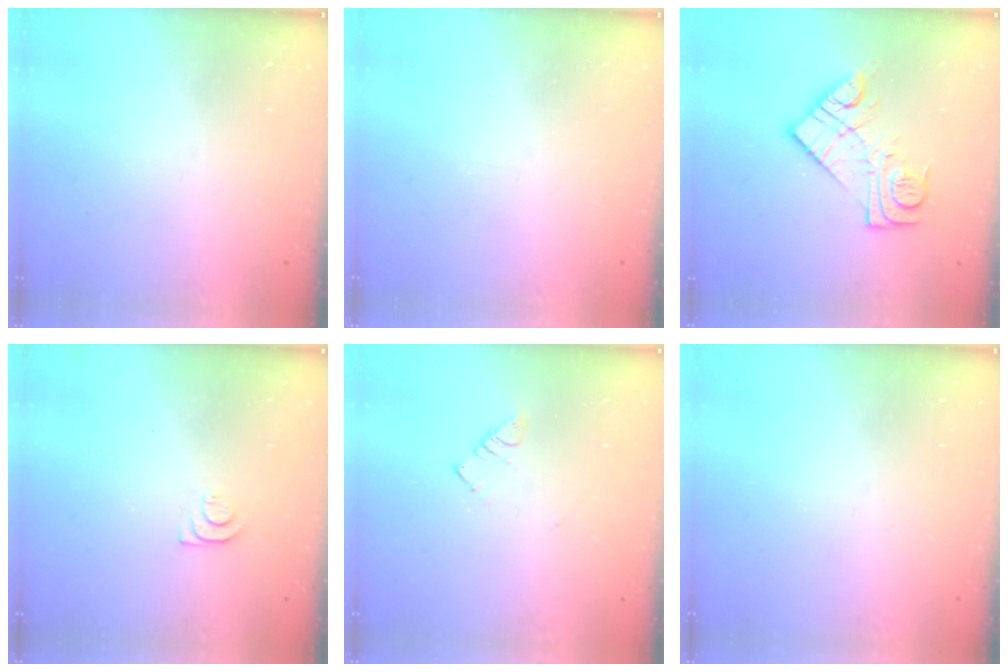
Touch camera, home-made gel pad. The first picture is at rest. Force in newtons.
{"total": 0.0}
{"total": 13.8, "press": 13.7, "slide": 0.8}
{"total": 7.4, "press": 7.4, "slide": 0.5}
{"total": 3.0, "press": 2.9, "slide": 0.4}
{"total": 0.0}